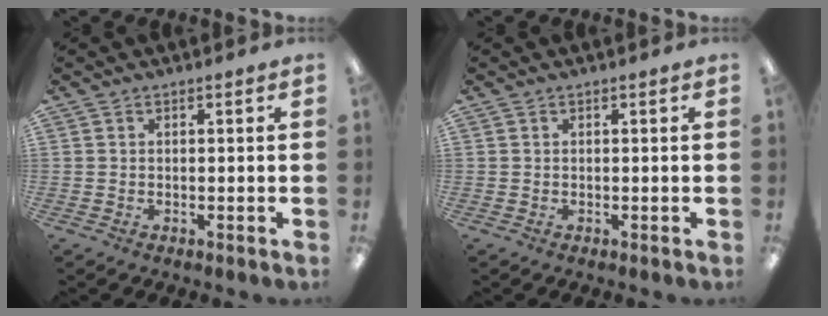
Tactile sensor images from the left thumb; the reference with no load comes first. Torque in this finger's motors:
{"motor_torque": [0.00, 0.00, -0.06, 0.06, 0.00]}